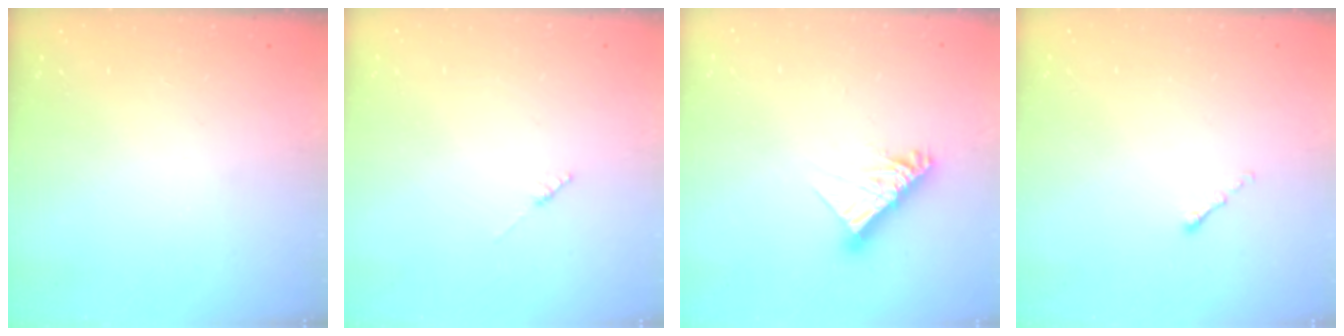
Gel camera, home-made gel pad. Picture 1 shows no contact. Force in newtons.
{"total": 1.8, "press": 1.7, "slide": 0.3}
{"total": 11.5, "press": 11.4, "slide": 1.1}
{"total": 0.0}